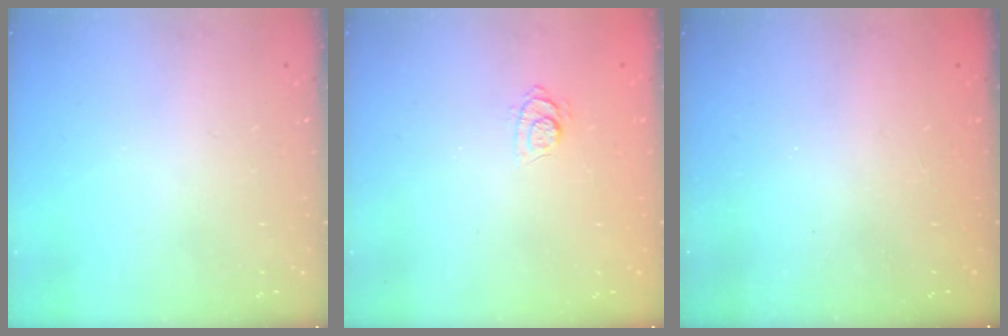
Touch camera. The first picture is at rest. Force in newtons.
{"total": 5.1, "press": 4.8, "slide": 1.6}
{"total": 2.4, "press": 2.3, "slide": 0.8}